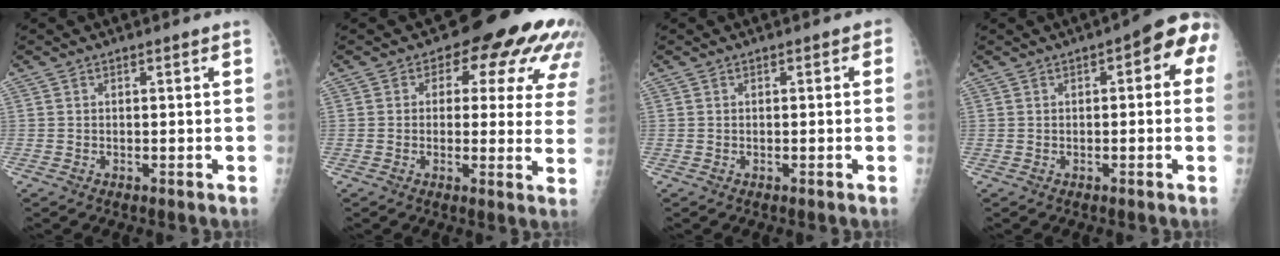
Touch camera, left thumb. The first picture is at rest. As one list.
[{"total": 16.0, "force": [7.4, 8.9, 11.0], "torque": [-0.075, -0.017, 0.064]}, {"total": 0.6, "force": [-0.1, 0.4, 0.4], "torque": [0.007, 0.004, -0.009]}, {"total": 7.6, "force": [1.7, 3.4, 6.6], "torque": [-0.052, 0.023, 0.005]}]